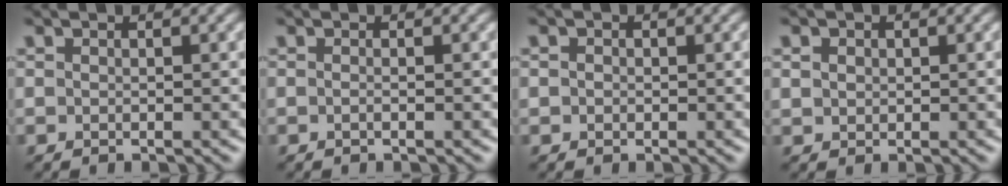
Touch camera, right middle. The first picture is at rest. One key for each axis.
{"total": 0.7, "fx": -0.2, "fy": 0.2, "fz": 0.6, "tx": -0.011, "ty": -0.006, "tz": -0.009}
{"total": 0.7, "fx": 0.1, "fy": 0.7, "fz": 0.2, "tx": 0.000, "ty": -0.004, "tz": -0.003}
{"total": 1.3, "fx": 0.5, "fy": 1.1, "fz": 0.5, "tx": -0.007, "ty": 0.000, "tz": 0.008}